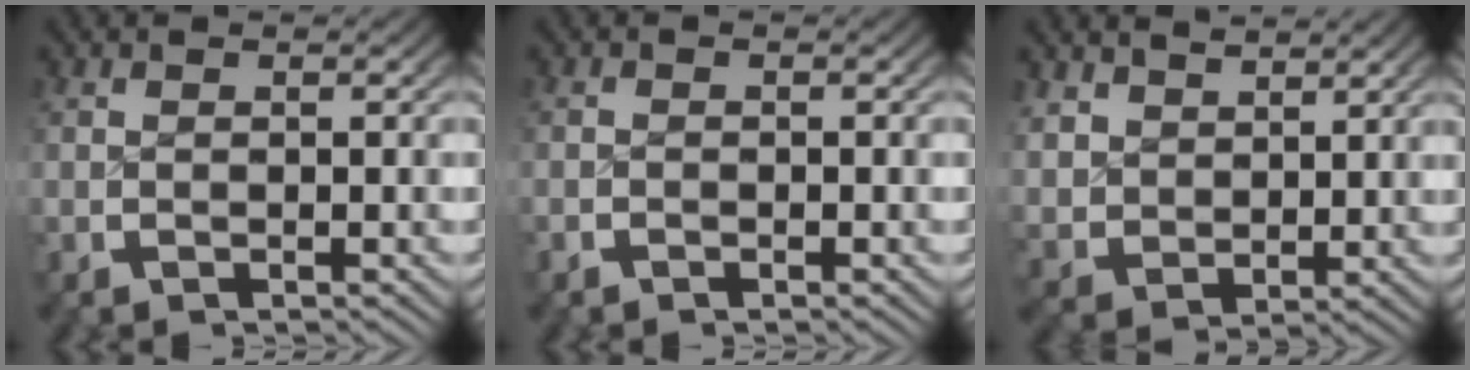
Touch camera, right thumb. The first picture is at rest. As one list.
[{"total": 0.6, "force": [-0.6, 0.2, 0.0], "torque": [0.002, -0.002, -0.014]}, {"total": 3.5, "force": [2.3, 2.3, 1.3], "torque": [-0.035, -0.014, 0.057]}]